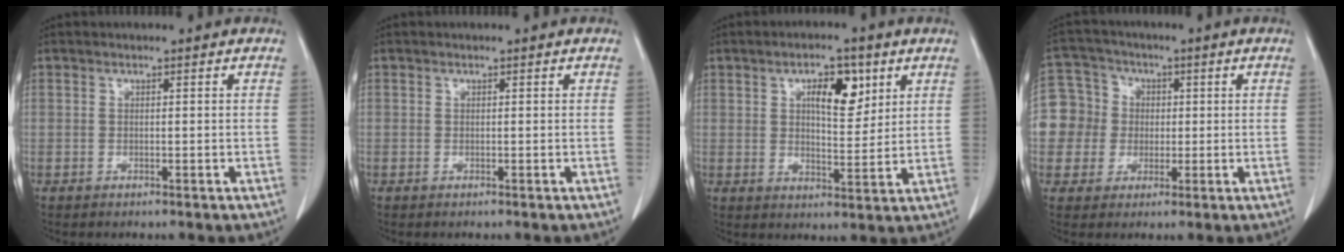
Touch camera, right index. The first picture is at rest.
{"total": 0.0}
{"total": 7.2, "force": [3.2, 2.8, 5.8], "torque": [-0.094, 0.004, 0.052]}
{"total": 8.8, "force": [-0.1, 8.7, 1.0], "torque": [-0.030, 0.034, 0.003]}